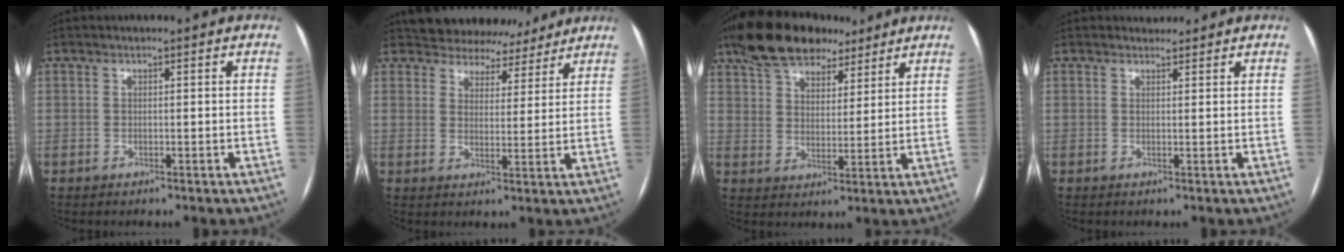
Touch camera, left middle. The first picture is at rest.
{"total": 9.7, "force": [8.7, 4.1, 0.6], "torque": [0.014, 0.012, 0.104]}
{"total": 14.3, "force": [10.8, 6.5, 6.8], "torque": [-0.120, 0.040, 0.183]}
{"total": 1.4, "force": [1.3, 0.5, -0.2], "torque": [-0.001, 0.006, 0.019]}